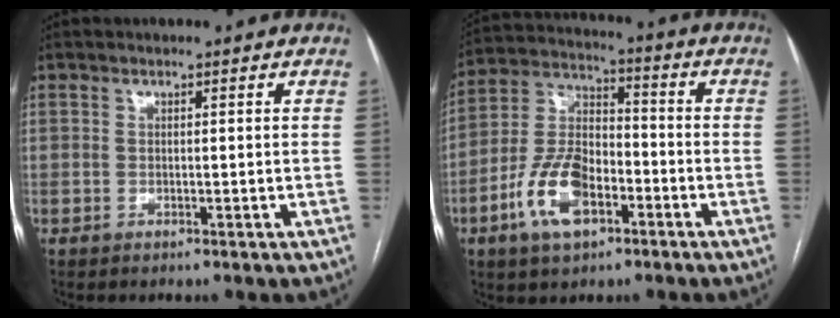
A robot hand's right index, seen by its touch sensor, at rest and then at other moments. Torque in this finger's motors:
{"motor_torque": [1.19, -0.95, 0.27, 0.16]}